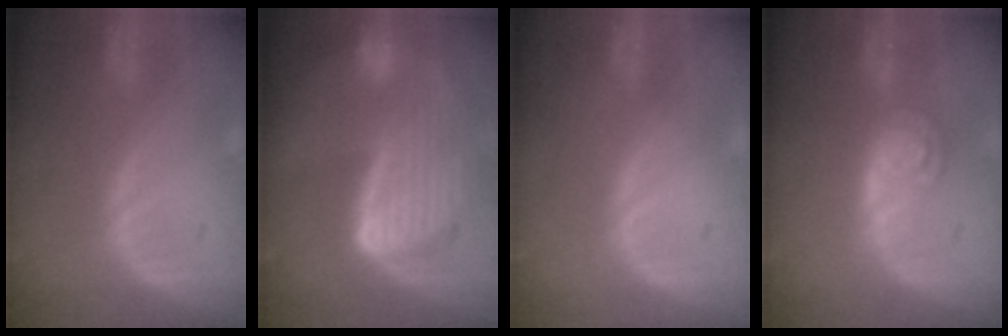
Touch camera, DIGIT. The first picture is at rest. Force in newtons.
{"total": 9.3, "press": 8.0, "slide": 4.6}
{"total": 0.0}
{"total": 5.3, "press": 4.6, "slide": 2.6}